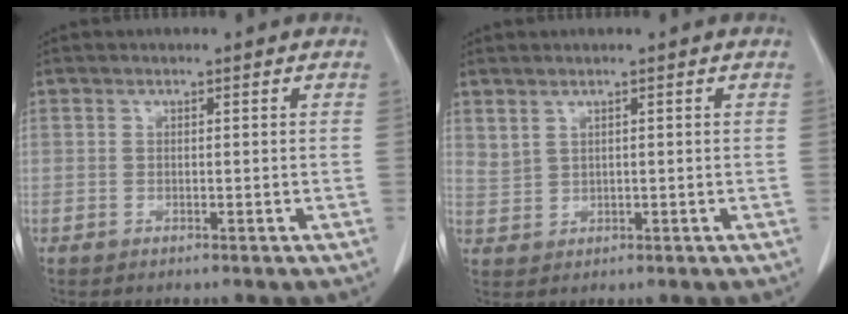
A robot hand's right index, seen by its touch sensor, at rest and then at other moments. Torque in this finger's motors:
{"motor_torque": [0.13, 0.07, 0.01, 0.01]}